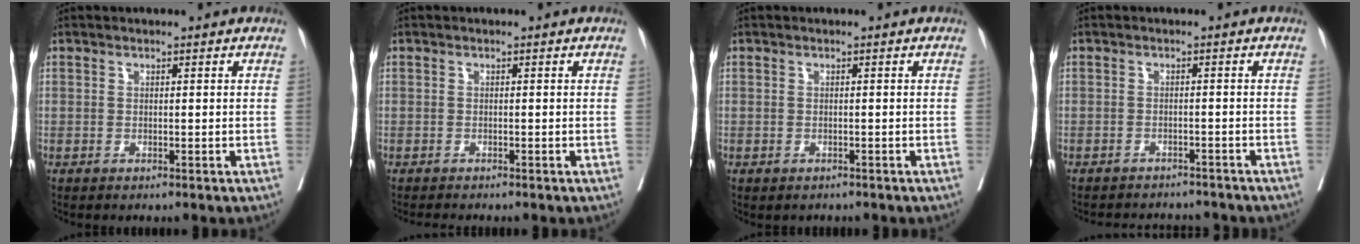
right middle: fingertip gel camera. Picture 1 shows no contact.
{"total": 1.4, "force": [-1.3, 0.0, 0.4], "torque": [-0.008, -0.004, -0.021]}
{"total": 1.0, "force": [-0.8, 0.6, 0.1], "torque": [-0.007, 0.000, -0.012]}
{"total": 7.7, "force": [-7.4, 1.8, 1.2], "torque": [-0.017, 0.005, -0.088]}